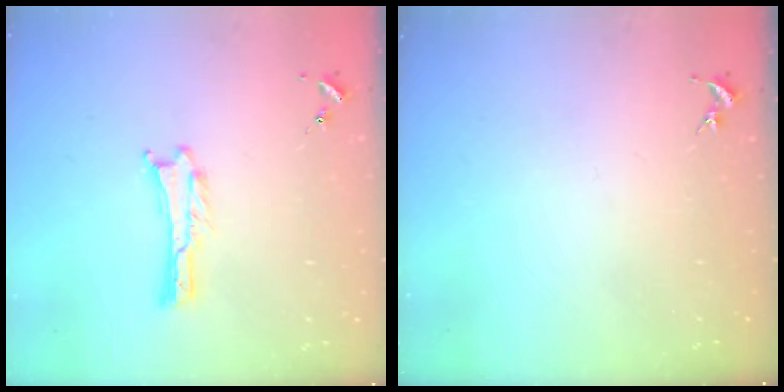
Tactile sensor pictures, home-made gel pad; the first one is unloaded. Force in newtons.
{"total": 0.0}